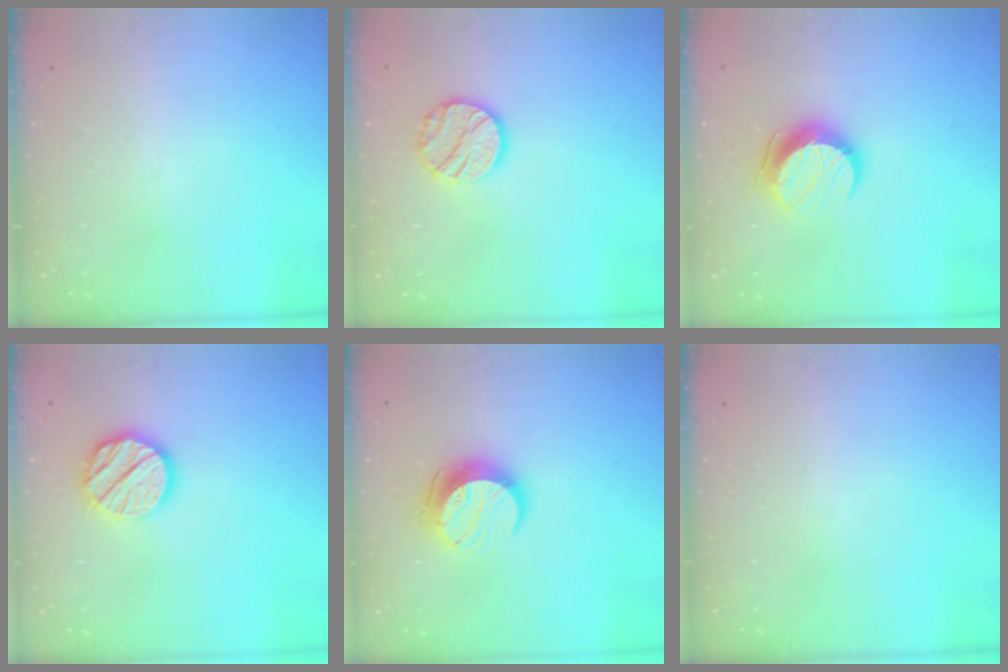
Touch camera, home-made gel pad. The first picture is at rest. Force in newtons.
{"total": 10.8, "press": 10.8, "slide": 0.2}
{"total": 10.2, "press": 10.2, "slide": 0.9}
{"total": 13.3, "press": 13.2, "slide": 1.4}
{"total": 11.3, "press": 11.2, "slide": 0.7}
{"total": 0.0}